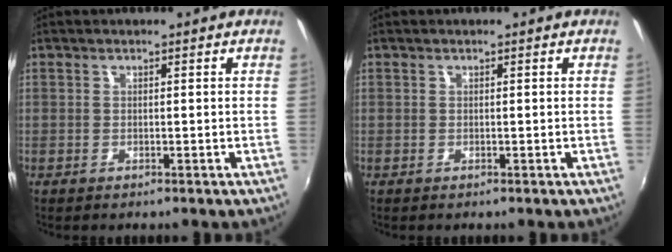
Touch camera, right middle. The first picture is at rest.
{"total": 0.0}